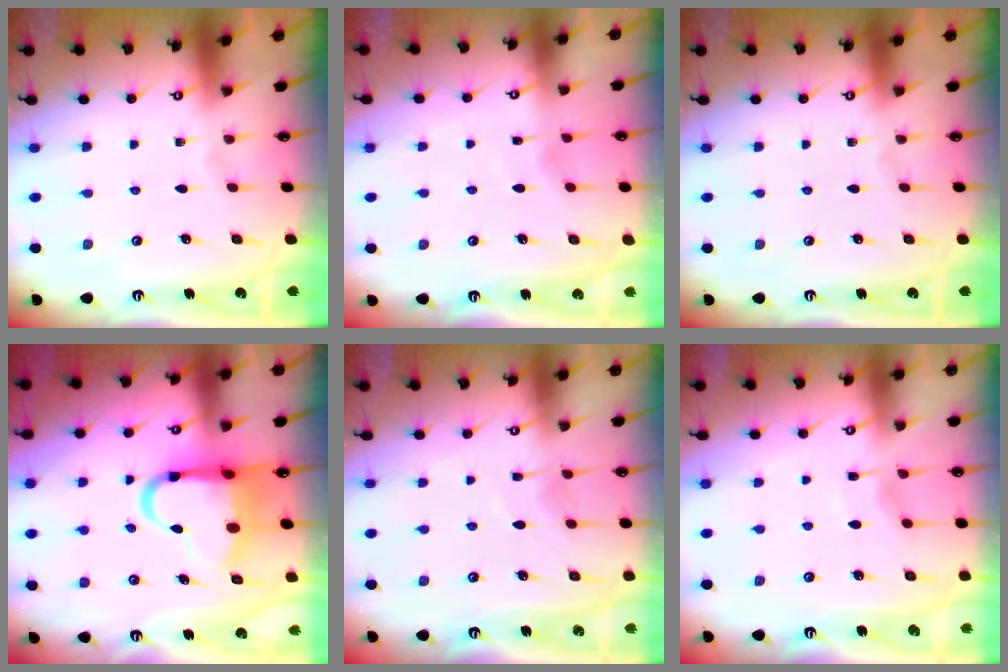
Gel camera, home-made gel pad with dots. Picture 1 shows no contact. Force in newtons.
{"total": 1.7, "press": 1.7, "slide": 0.2}
{"total": 0.0}
{"total": 12.0, "press": 11.7, "slide": 2.7}
{"total": 6.0, "press": 6.0, "slide": 0.6}
{"total": 3.0, "press": 2.9, "slide": 0.4}